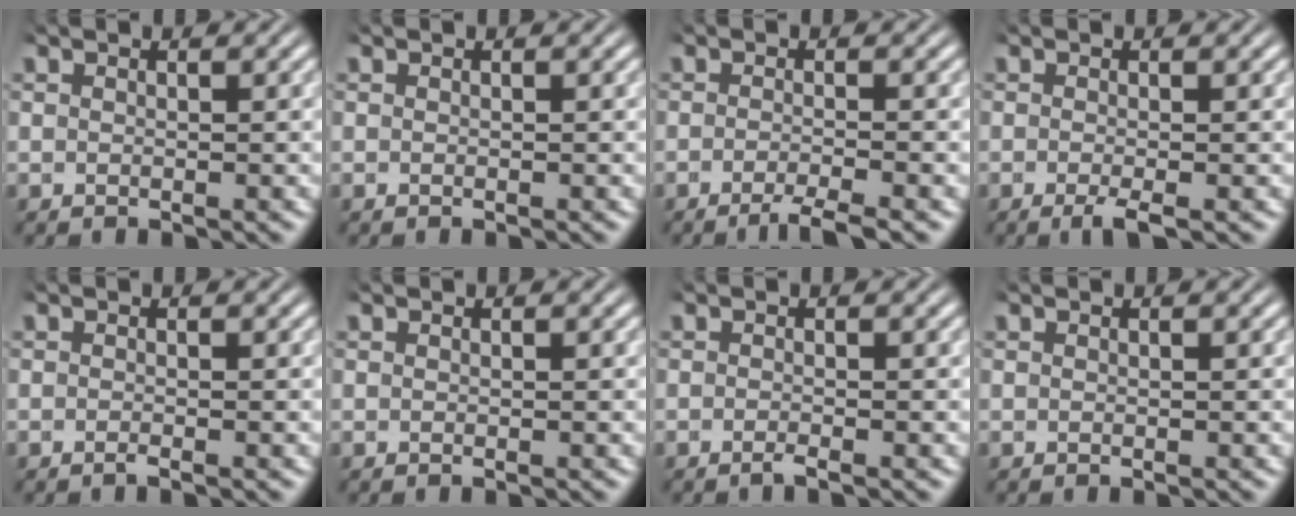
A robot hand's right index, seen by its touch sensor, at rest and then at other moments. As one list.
[{"total": 0.0}, {"total": 2.9, "force": [-2.3, 0.4, 1.7], "torque": [-0.022, 0.001, -0.044]}, {"total": 1.6, "force": [-1.0, 0.3, 1.2], "torque": [-0.020, 0.003, -0.020]}, {"total": 0.7, "force": [-0.6, 0.0, 0.4], "torque": [-0.002, 0.006, -0.016]}, {"total": 0.0}, {"total": 1.1, "force": [-0.9, 0.0, 0.6], "torque": [-0.003, 0.007, -0.023]}, {"total": 0.0}]